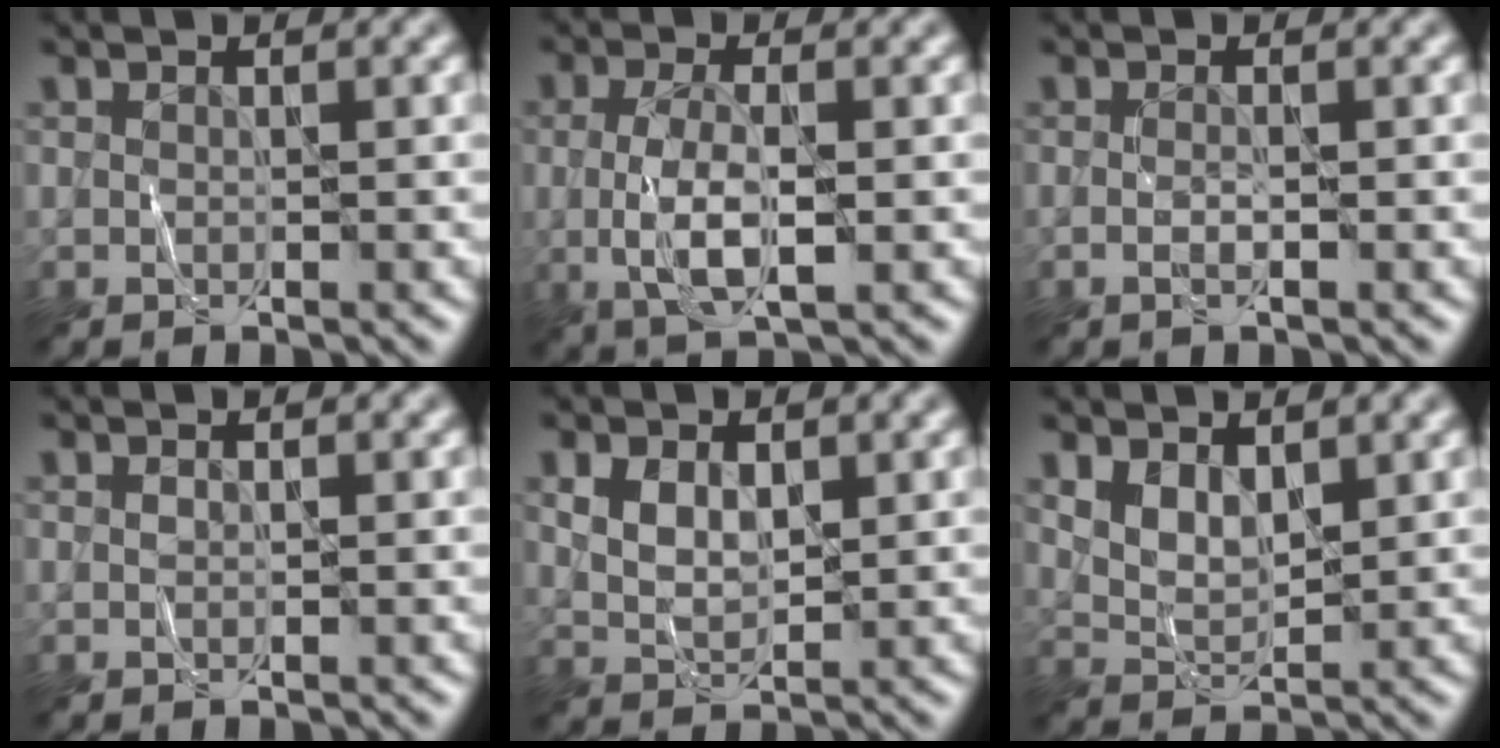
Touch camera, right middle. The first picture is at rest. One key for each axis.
{"total": 4.5, "fx": -0.4, "fy": 1.6, "fz": 4.2, "tx": -0.098, "ty": -0.004, "tz": -0.008}
{"total": 0.9, "fx": -0.3, "fy": 0.1, "fz": 0.8, "tx": -0.017, "ty": -0.002, "tz": -0.007}
{"total": 0.0}
{"total": 2.8, "fx": 1.0, "fy": 1.7, "fz": 2.0, "tx": -0.043, "ty": -0.002, "tz": 0.024}
{"total": 2.8, "fx": 1.5, "fy": 1.4, "fz": 1.8, "tx": -0.041, "ty": -0.005, "tz": 0.036}